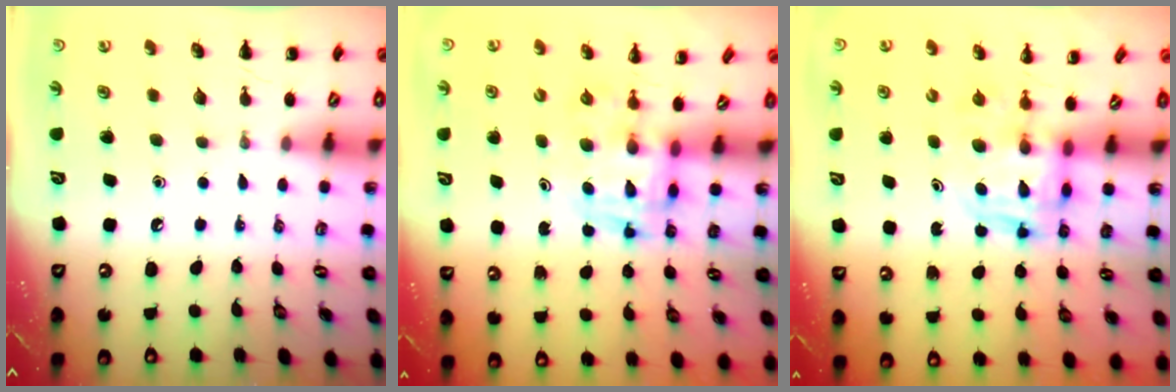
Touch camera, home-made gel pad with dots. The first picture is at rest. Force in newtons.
{"total": 3.6, "press": 3.5, "slide": 0.6}
{"total": 2.7, "press": 2.7, "slide": 0.2}